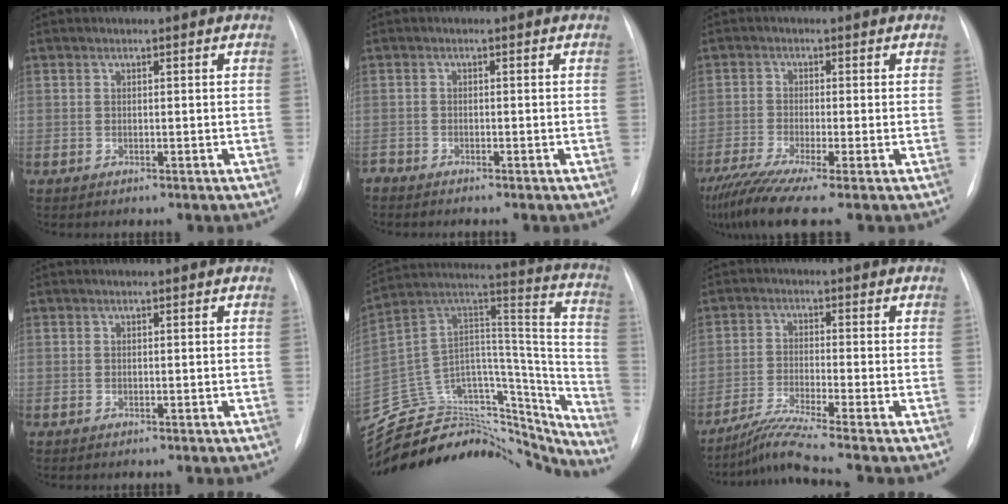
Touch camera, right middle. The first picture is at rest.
{"total": 1.7, "force": [-1.7, 0.2, 0.3], "torque": [-0.003, -0.004, -0.027]}
{"total": 10.0, "force": [-7.4, -0.1, 6.7], "torque": [-0.120, -0.025, -0.126]}
{"total": 0.0}
{"total": 35.1, "force": [-31.5, 12.5, 9.1], "torque": [-0.176, 0.067, -0.433]}
{"total": 6.5, "force": [-5.4, -2.3, 2.8], "torque": [-0.063, -0.028, -0.103]}